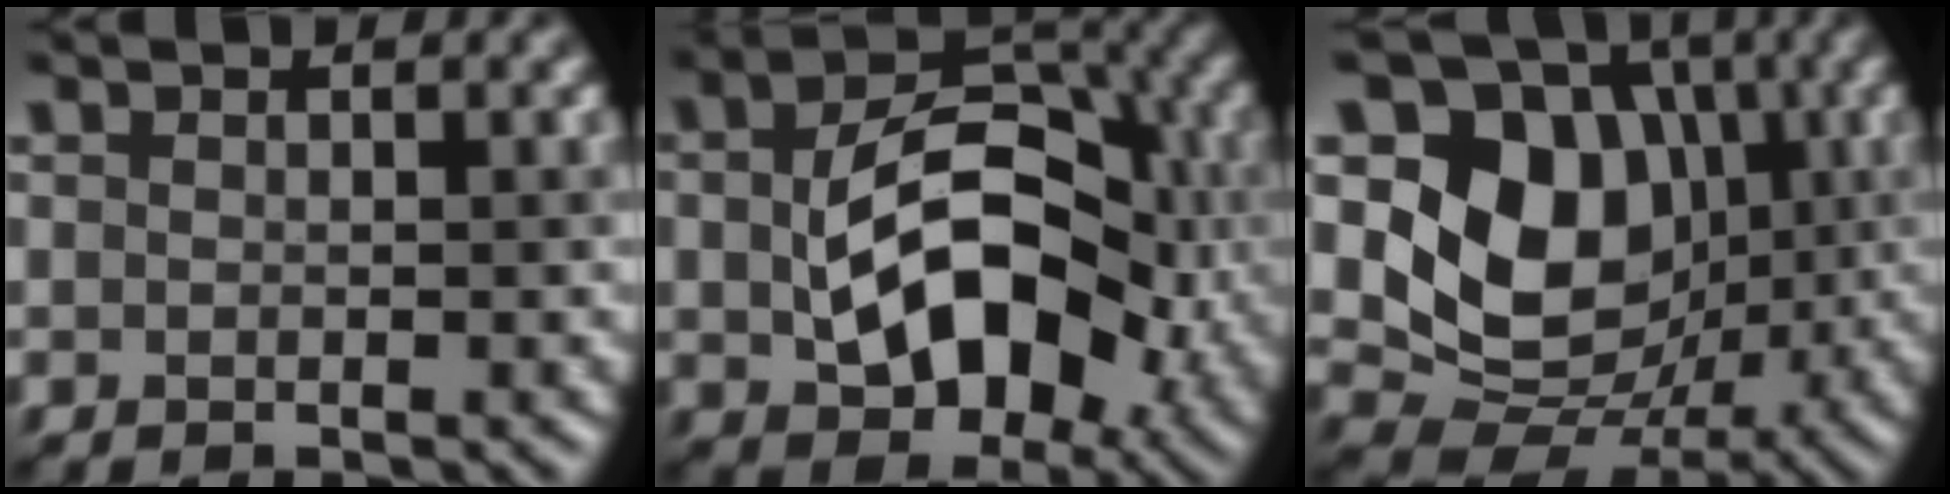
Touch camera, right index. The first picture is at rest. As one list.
[{"total": 11.4, "force": [-0.4, 7.4, 8.6], "torque": [-0.145, -0.001, 0.002]}, {"total": 9.7, "force": [1.6, 7.9, 5.3], "torque": [-0.090, -0.019, 0.022]}]